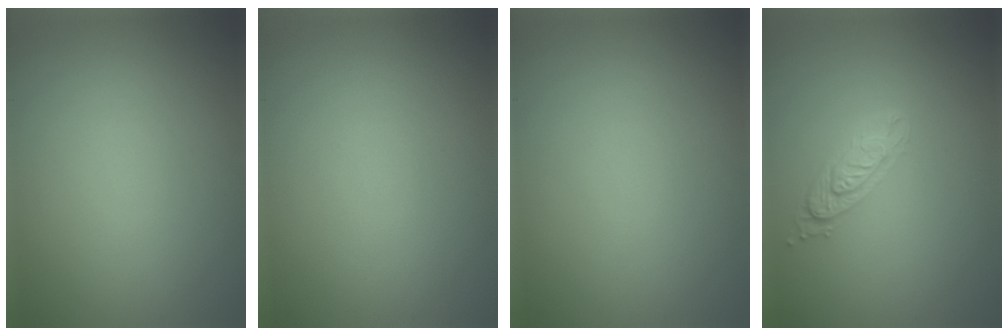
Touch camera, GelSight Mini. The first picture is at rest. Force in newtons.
{"total": 0.0}
{"total": 0.0}
{"total": 2.8, "press": 2.2, "slide": 1.7}